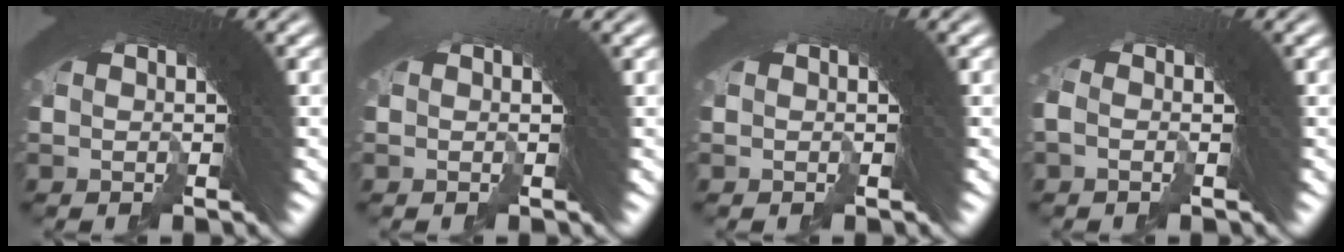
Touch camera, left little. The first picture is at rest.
{"total": 0.0}
{"total": 0.6, "force": [0.0, -0.5, -0.3], "torque": [0.019, 0.013, -0.004]}
{"total": 1.0, "force": [-0.8, -0.6, 0.1], "torque": [0.005, 0.010, -0.019]}